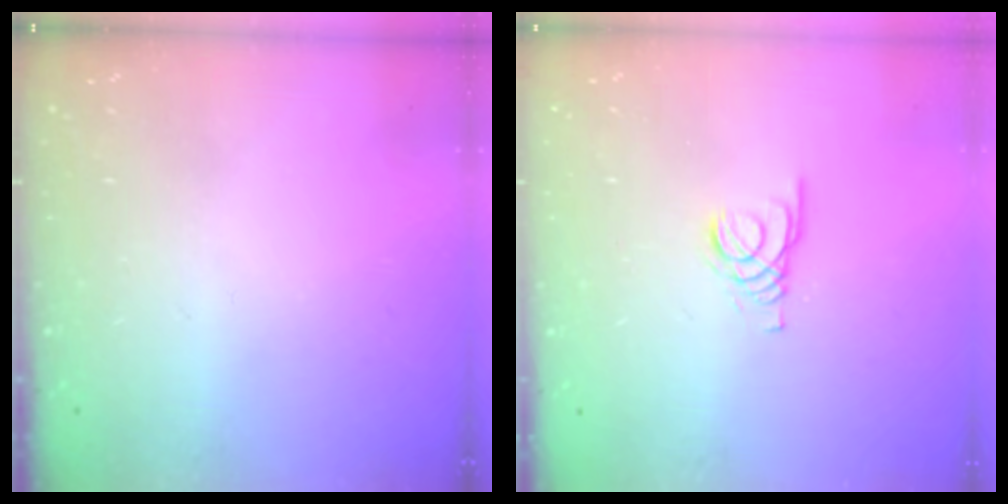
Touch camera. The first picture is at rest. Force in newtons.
{"total": 2.0, "press": 2.0, "slide": 0.1}